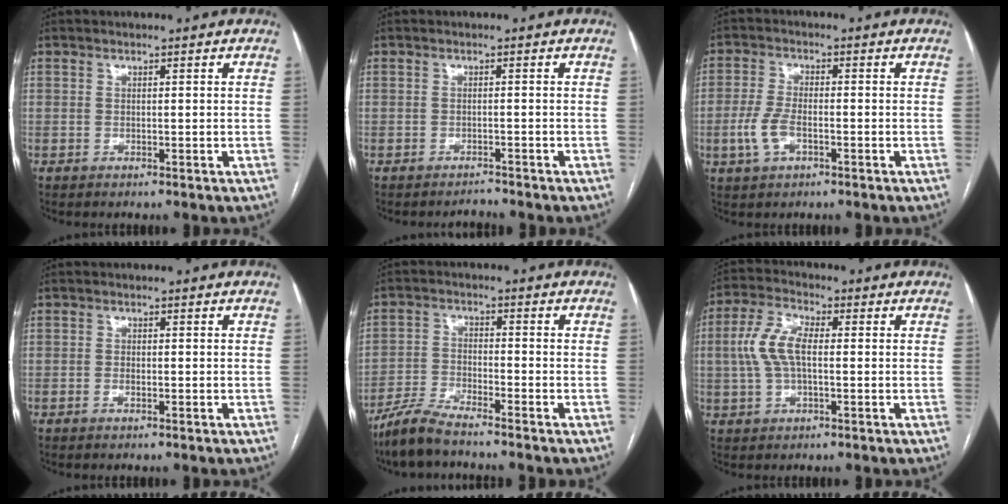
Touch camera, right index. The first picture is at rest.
{"total": 1.3, "force": [-1.3, -0.2, -0.2], "torque": [0.008, -0.007, -0.016]}
{"total": 5.2, "force": [-1.7, 2.4, 4.3], "torque": [-0.101, 0.002, -0.031]}
{"total": 1.1, "force": [-0.5, 0.5, 0.8], "torque": [-0.018, -0.004, -0.007]}
{"total": 6.3, "force": [-5.5, 0.4, 2.9], "torque": [-0.065, -0.020, -0.113]}
{"total": 7.9, "force": [0.3, 3.5, 7.1], "torque": [-0.165, 0.020, 0.004]}